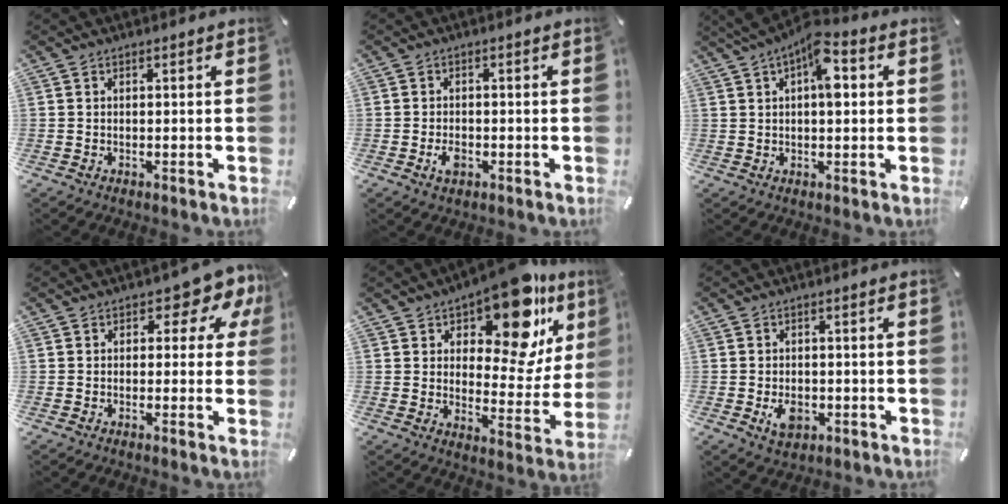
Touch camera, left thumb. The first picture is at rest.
{"total": 2.9, "force": [-1.1, 1.8, 2.0], "torque": [-0.042, 0.002, -0.021]}
{"total": 9.5, "force": [2.9, 4.5, 7.9], "torque": [-0.103, -0.009, 0.043]}
{"total": 7.0, "force": [2.9, 3.9, 5.0], "torque": [-0.056, -0.016, 0.042]}
{"total": 18.5, "force": [12.2, 8.0, 11.3], "torque": [-0.152, -0.087, 0.200]}
{"total": 4.9, "force": [-1.2, 3.6, 3.0], "torque": [-0.048, -0.004, -0.023]}